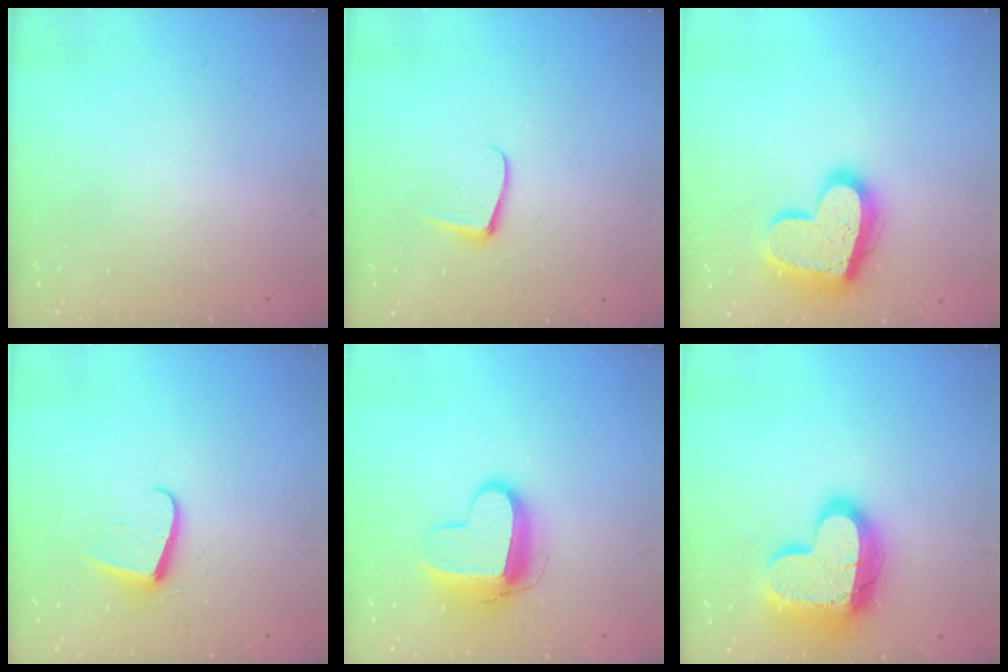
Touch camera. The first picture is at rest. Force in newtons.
{"total": 5.9, "press": 5.8, "slide": 0.5}
{"total": 18.2, "press": 18.2, "slide": 1.6}
{"total": 6.8, "press": 6.8, "slide": 0.7}
{"total": 11.6, "press": 11.5, "slide": 1.3}
{"total": 19.1, "press": 19.0, "slide": 1.5}